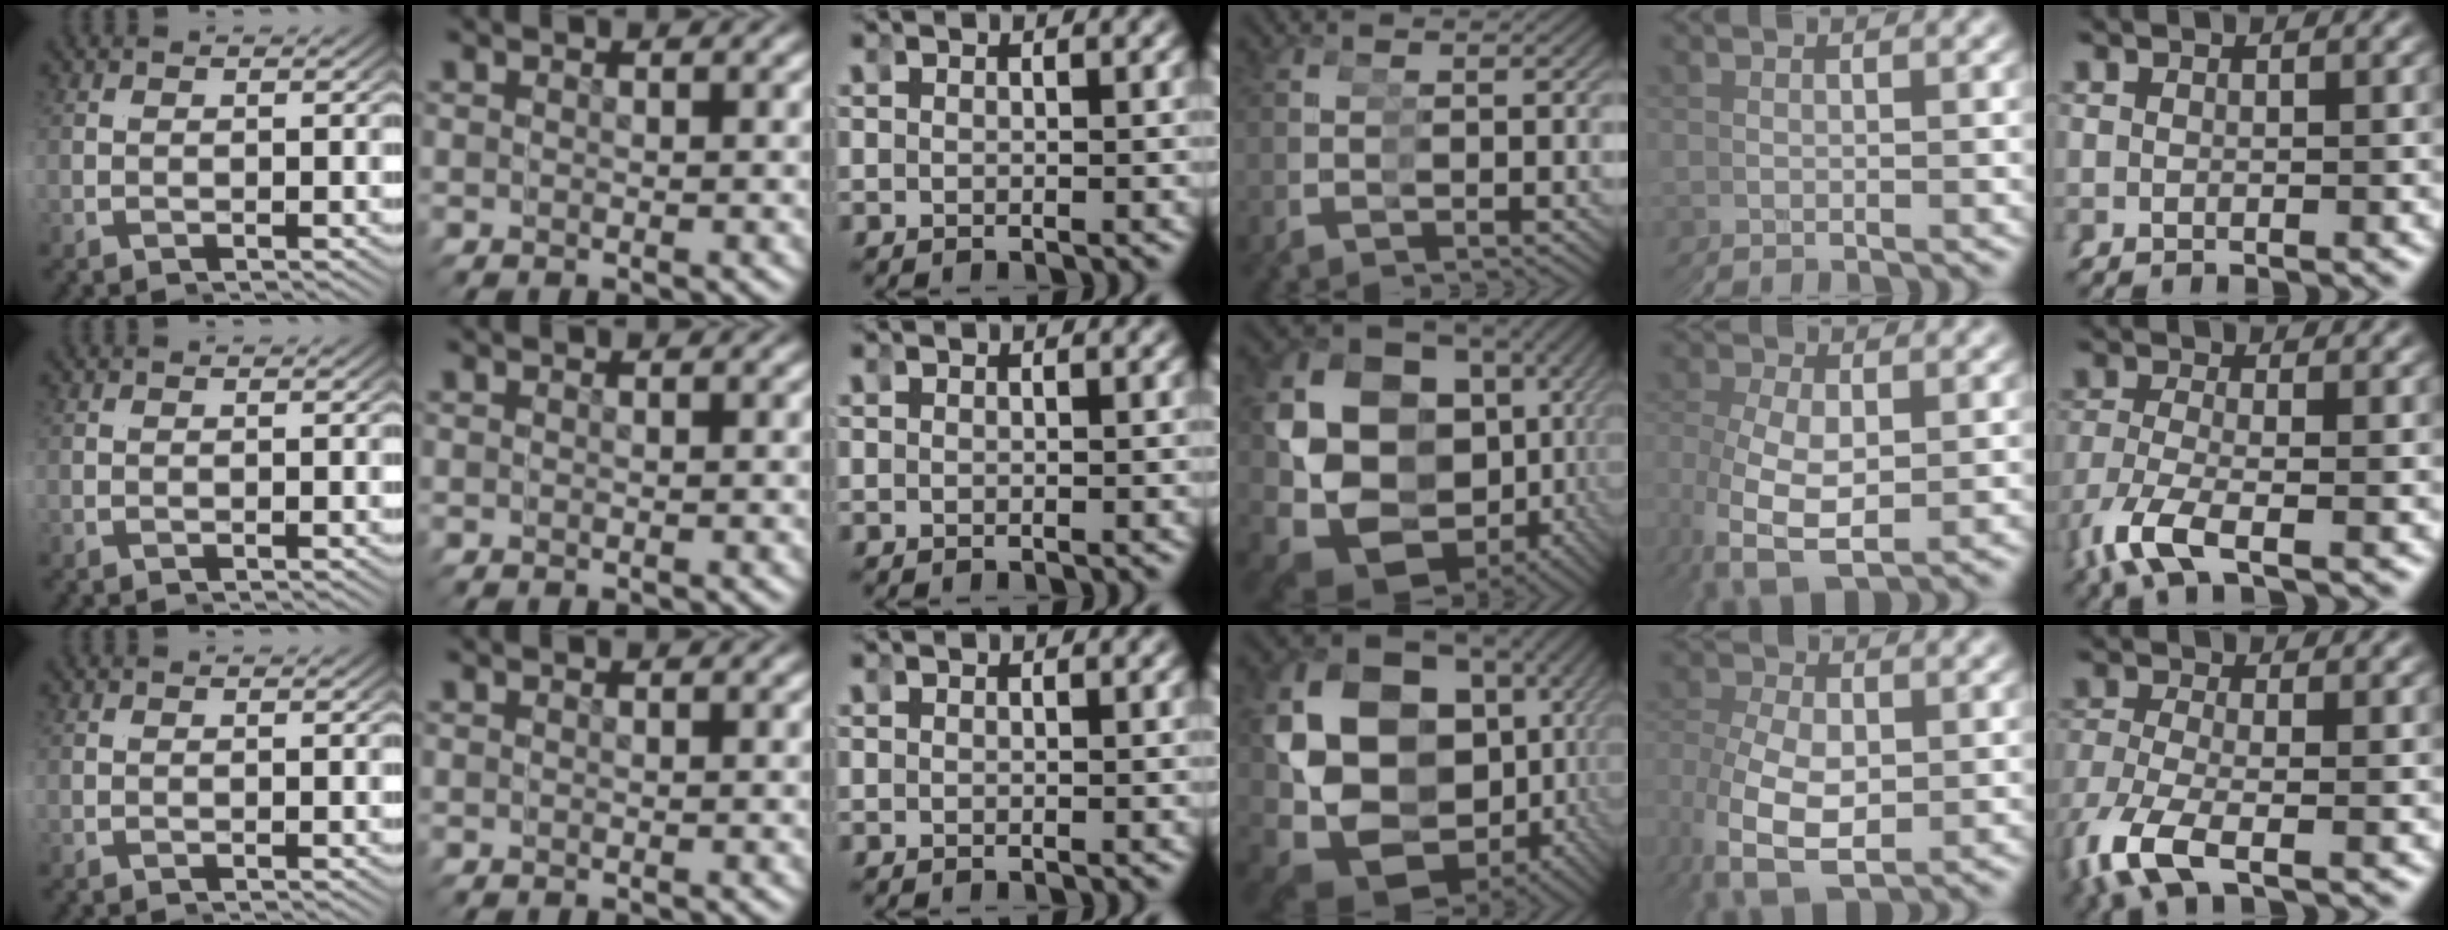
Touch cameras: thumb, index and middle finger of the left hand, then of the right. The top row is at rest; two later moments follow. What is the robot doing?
{"motion": "grasp_and_lifting", "object": "pipette"}